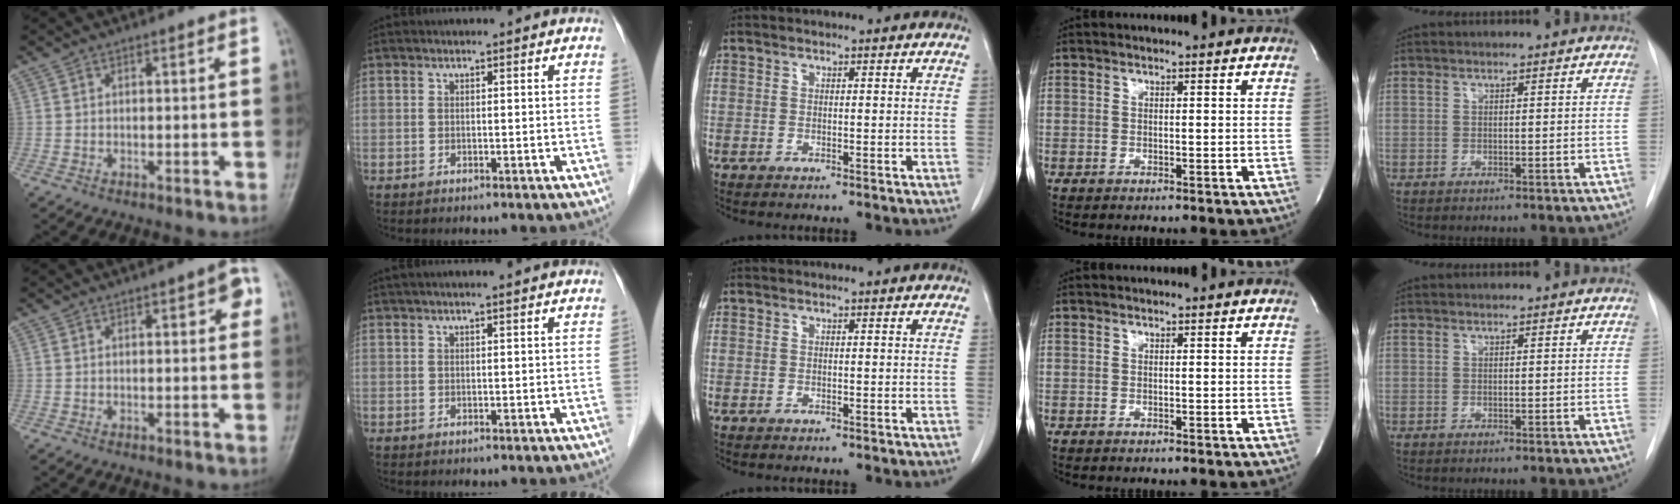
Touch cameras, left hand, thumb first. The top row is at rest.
{"thumb": {"total": 3.5, "force": [1.2, 1.3, 3.1], "torque": [-0.028, 0.004, 0.011]}, "index": {"total": 3.9, "force": [3.2, -0.1, 2.3], "torque": [-0.030, 0.031, 0.047]}}